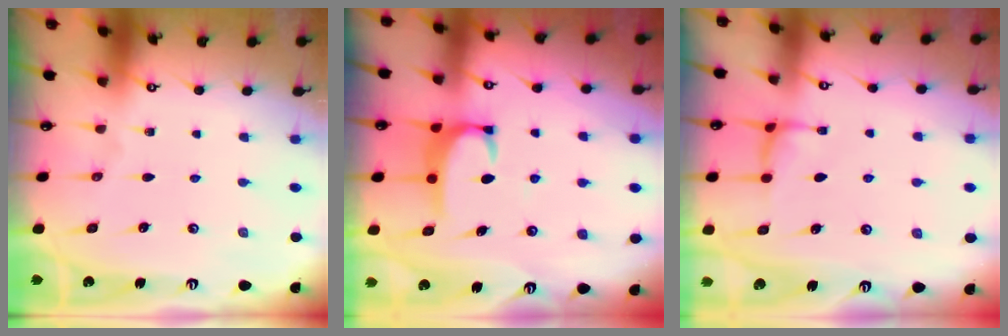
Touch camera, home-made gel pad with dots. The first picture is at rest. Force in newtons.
{"total": 2.7, "press": 2.7, "slide": 0.3}
{"total": 0.8, "press": 0.3, "slide": 0.7}